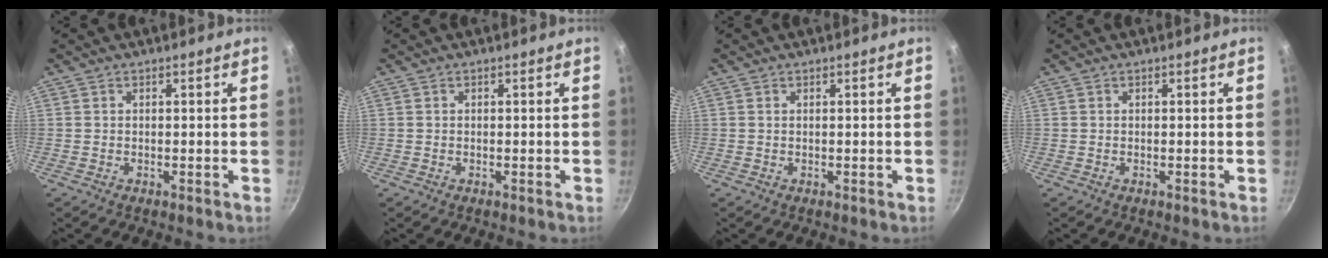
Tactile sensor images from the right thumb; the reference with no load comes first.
{"total": 0.0}
{"total": 0.0}
{"total": 0.0}